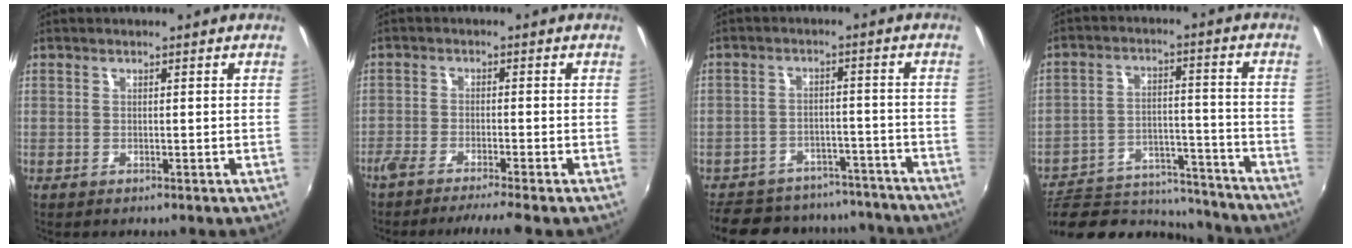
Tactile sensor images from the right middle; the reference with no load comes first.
{"total": 6.9, "force": [-6.0, -0.5, 3.2], "torque": [-0.076, -0.014, -0.103]}
{"total": 20.3, "force": [-17.1, 8.6, 6.6], "torque": [-0.152, 0.038, -0.214]}
{"total": 21.4, "force": [-18.6, 8.0, 6.7], "torque": [-0.143, 0.021, -0.248]}